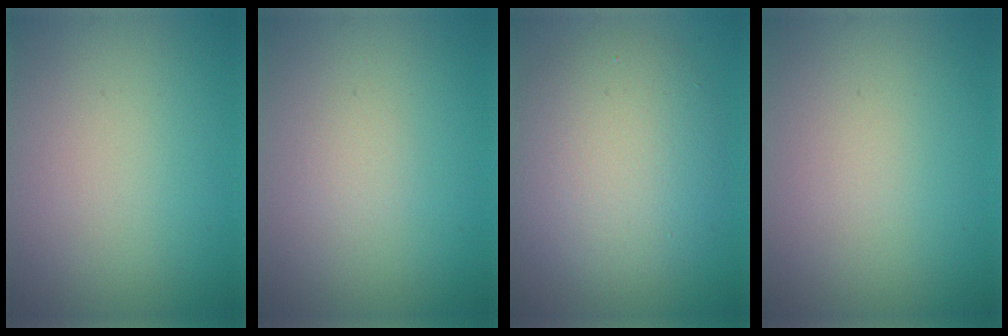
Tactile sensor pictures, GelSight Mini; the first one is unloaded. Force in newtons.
{"total": 0.6, "press": 0.6, "slide": 0.1}
{"total": 7.2, "press": 7.1, "slide": 0.5}
{"total": 0.0}